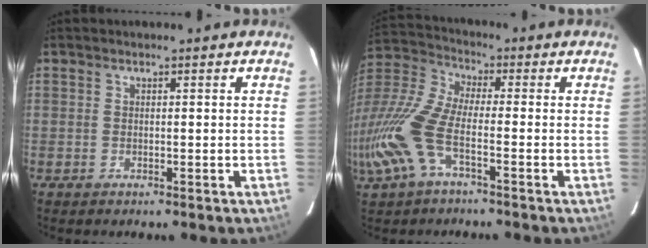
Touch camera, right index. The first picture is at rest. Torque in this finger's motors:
{"motor_torque": [1.70, -0.44, 0.93, 0.21]}